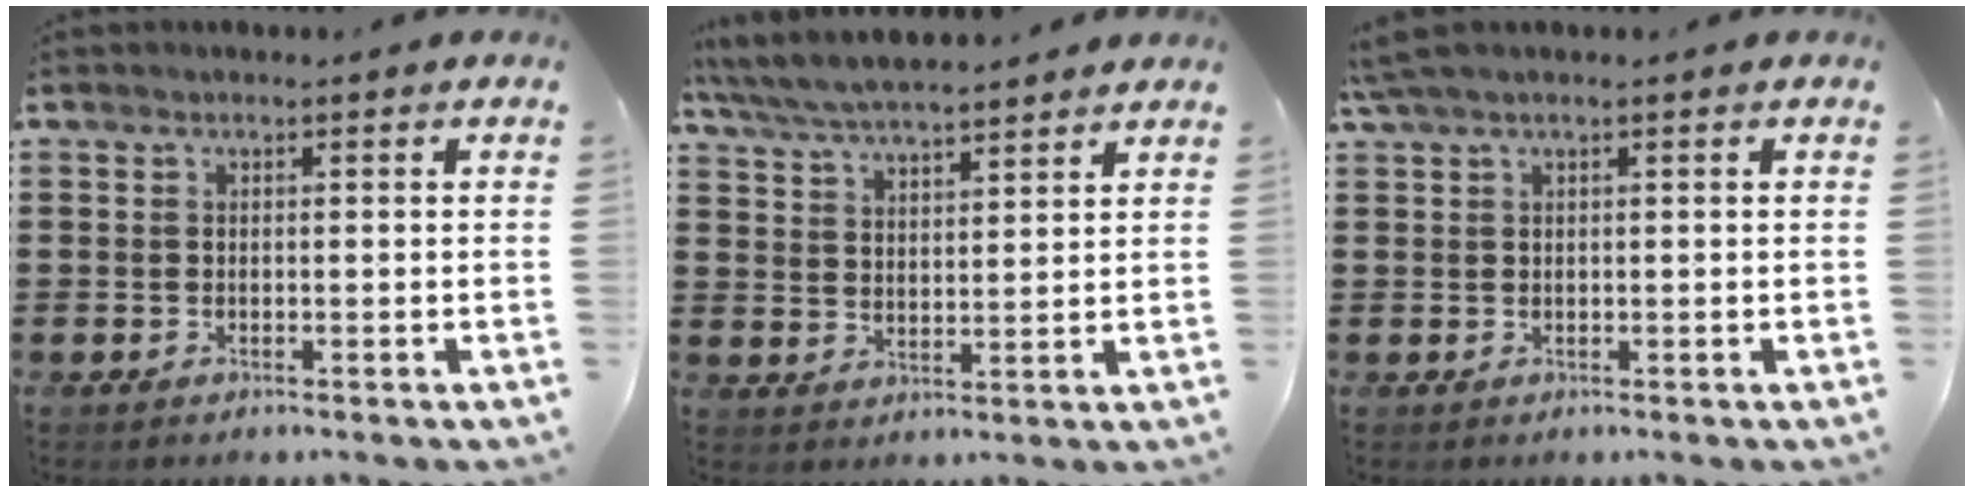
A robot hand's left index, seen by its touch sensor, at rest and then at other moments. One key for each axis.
{"total": 5.9, "fx": 5.5, "fy": 0.7, "fz": 1.8, "tx": -0.055, "ty": -0.021, "tz": 0.100}
{"total": 1.6, "fx": 0.8, "fy": 0.0, "fz": 1.3, "tx": -0.026, "ty": 0.000, "tz": 0.016}